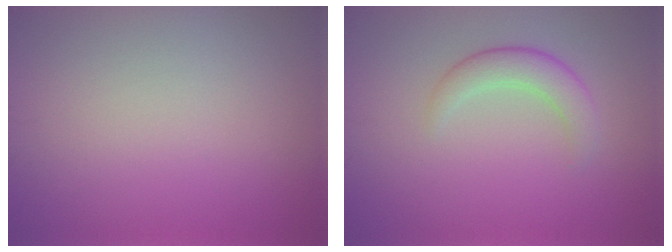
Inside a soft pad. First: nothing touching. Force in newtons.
{"total": 2.1, "press": 2.0, "slide": 0.2}